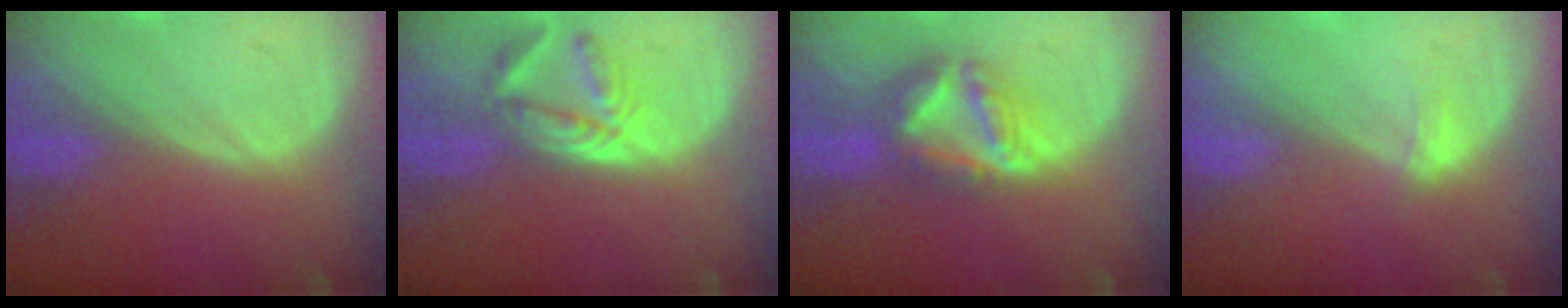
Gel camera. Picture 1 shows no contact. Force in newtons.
{"total": 5.7, "press": 5.3, "slide": 2.3}
{"total": 7.8, "press": 6.8, "slide": 3.8}
{"total": 1.9, "press": 1.5, "slide": 1.1}